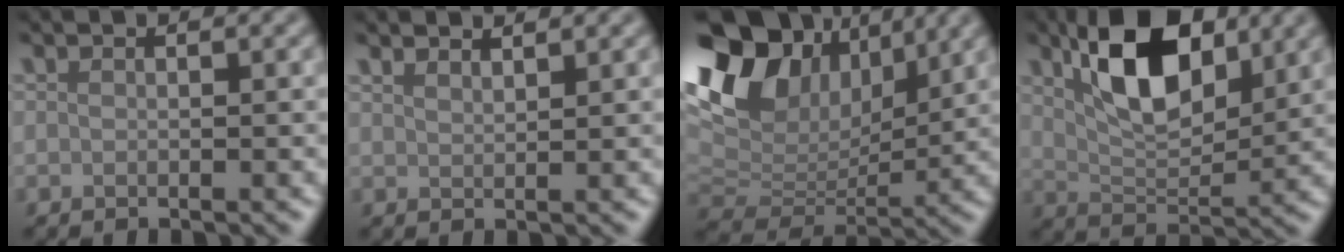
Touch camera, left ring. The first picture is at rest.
{"total": 1.7, "force": [1.6, 0.3, 0.4], "torque": [-0.003, 0.004, 0.020]}
{"total": 14.6, "force": [6.0, 10.2, 8.6], "torque": [-0.187, 0.033, 0.118]}
{"total": 9.1, "force": [3.6, 4.4, 7.0], "torque": [-0.121, 0.006, 0.063]}